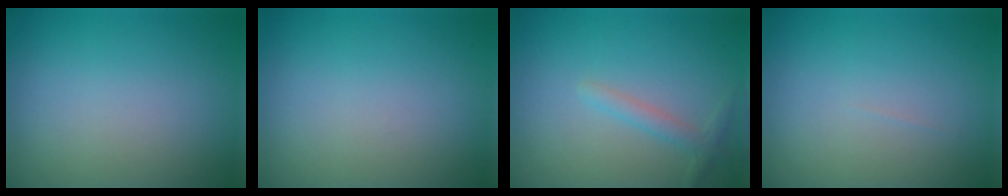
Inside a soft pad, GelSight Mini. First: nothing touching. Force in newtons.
{"total": 0.0}
{"total": 1.6, "press": 1.6, "slide": 0.1}
{"total": 0.0}